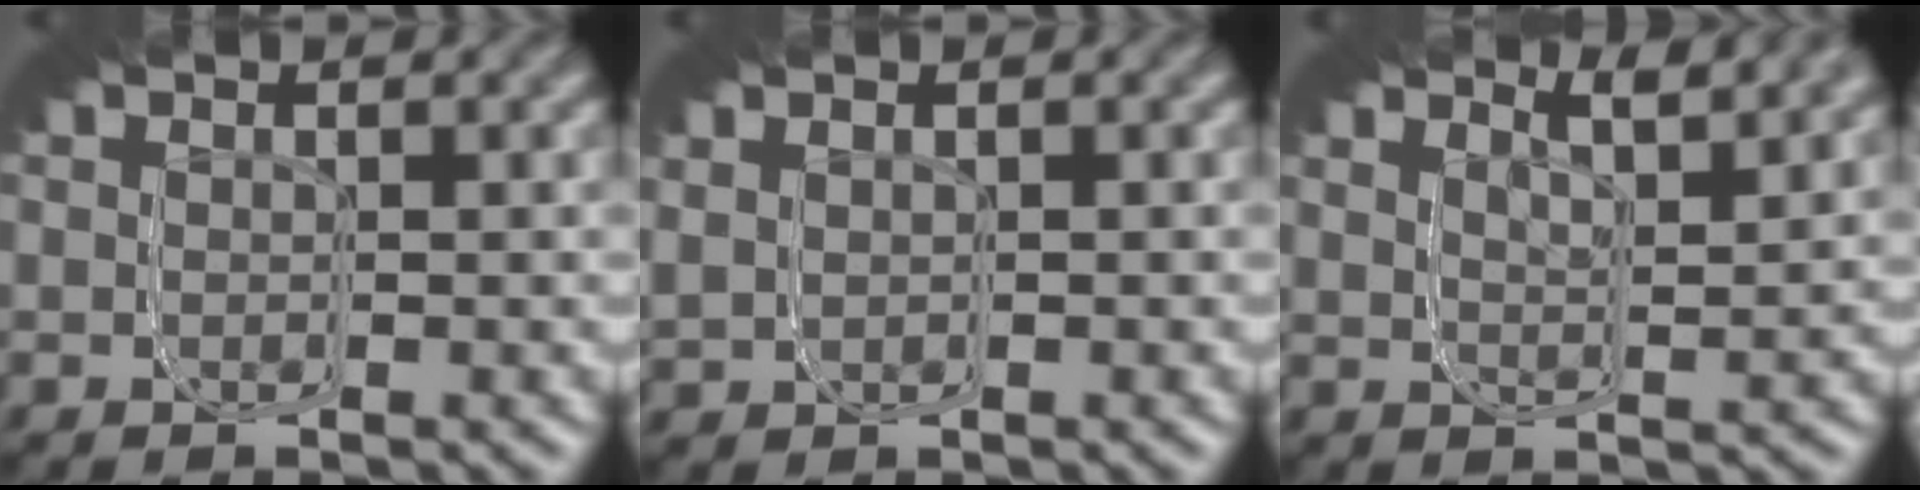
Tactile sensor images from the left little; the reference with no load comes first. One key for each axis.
{"total": 2.8, "fx": 0.3, "fy": 2.5, "fz": 1.1, "tx": -0.040, "ty": -0.005, "tz": 0.005}
{"total": 4.0, "fx": 4.0, "fy": -0.7, "fz": 0.0, "tx": -0.024, "ty": 0.035, "tz": 0.048}